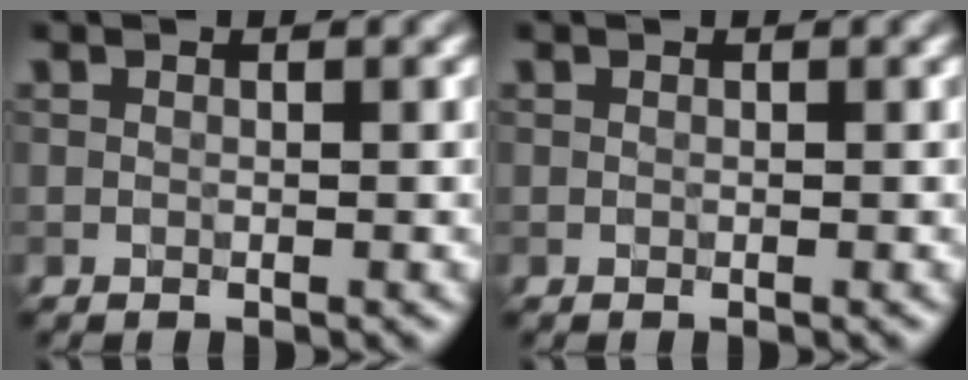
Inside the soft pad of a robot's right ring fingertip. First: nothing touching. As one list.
[{"total": 0.0}]